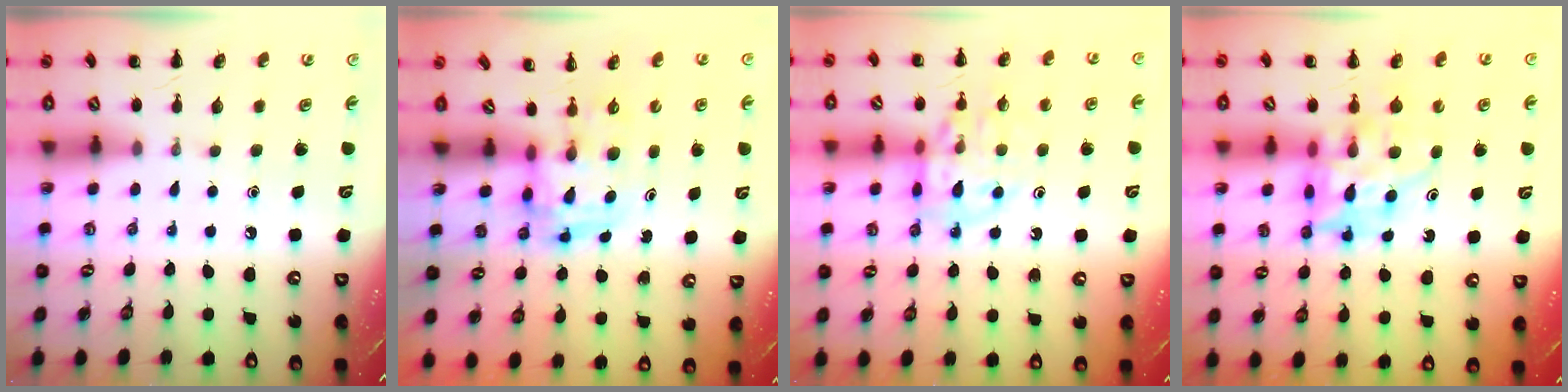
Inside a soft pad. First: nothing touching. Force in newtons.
{"total": 3.7, "press": 3.6, "slide": 0.7}
{"total": 13.3, "press": 13.2, "slide": 2.2}
{"total": 12.2, "press": 11.6, "slide": 3.7}